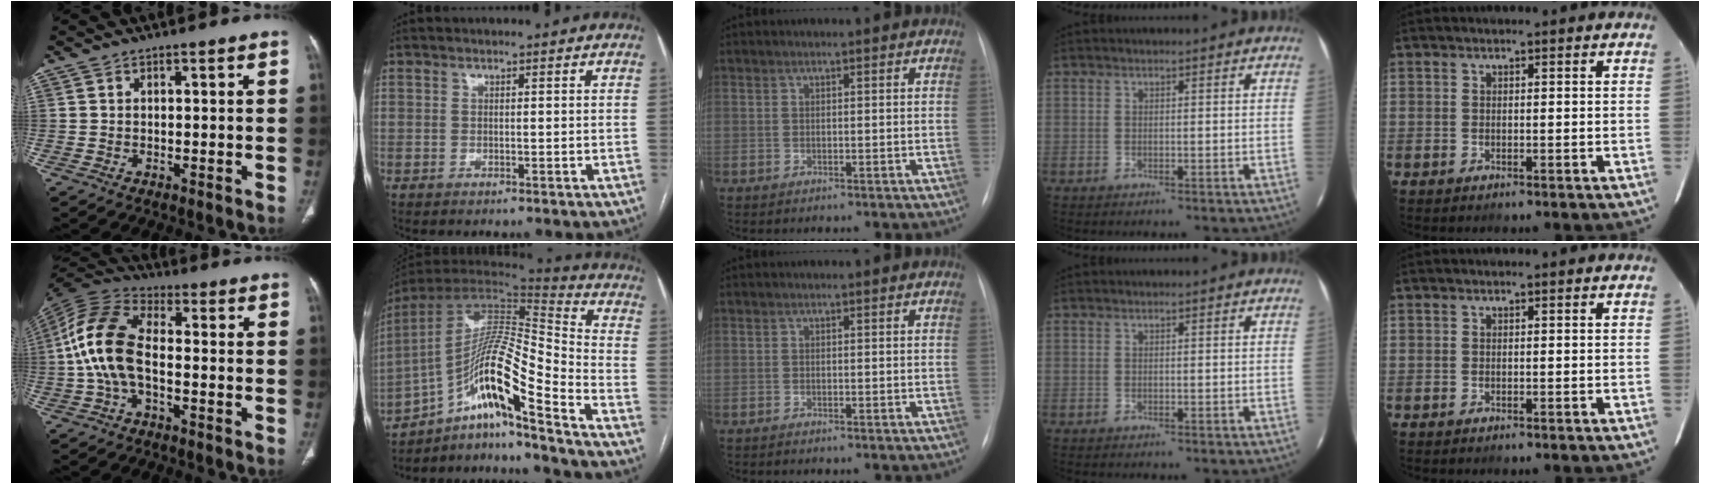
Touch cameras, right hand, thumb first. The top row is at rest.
{"thumb": {"total": 13.0, "force": [-1.6, 7.0, 10.8], "torque": [-0.234, 0.034, -0.037]}, "index": {"total": 17.5, "force": [-10.5, -0.1, 14.0], "torque": [-0.264, 0.014, -0.185]}}